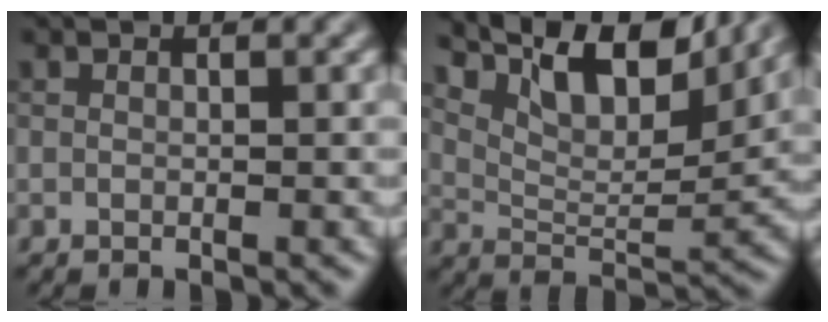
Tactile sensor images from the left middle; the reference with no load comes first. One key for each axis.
{"total": 10.0, "fx": 7.3, "fy": 3.2, "fz": 6.0, "tx": -0.112, "ty": 0.011, "tz": 0.120}